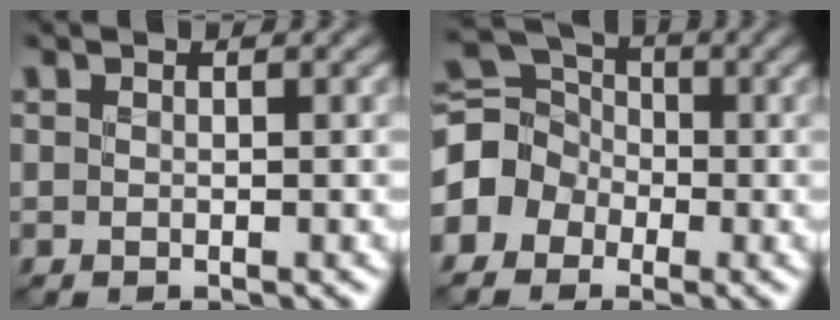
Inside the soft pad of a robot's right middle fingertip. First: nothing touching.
{"total": 4.4, "force": [-1.9, 3.7, 1.5], "torque": [-0.024, 0.006, -0.059]}